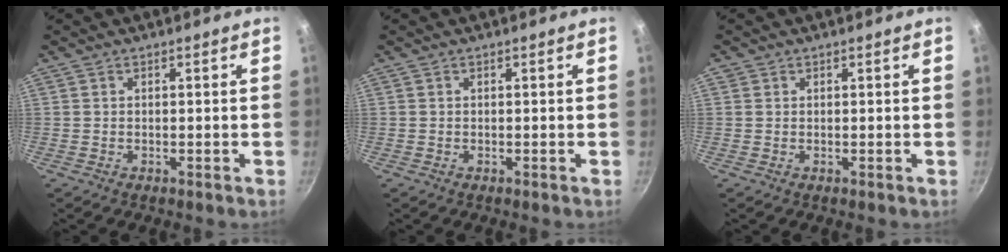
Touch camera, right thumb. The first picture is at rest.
{"total": 0.0}
{"total": 0.5, "force": [0.2, 0.5, 0.0], "torque": [0.005, 0.000, 0.000]}